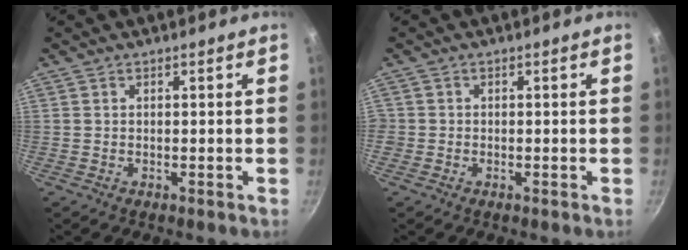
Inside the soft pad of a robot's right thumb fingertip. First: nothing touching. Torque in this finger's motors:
{"motor_torque": [0.00, 0.20, 0.40, 0.18, 0.00]}